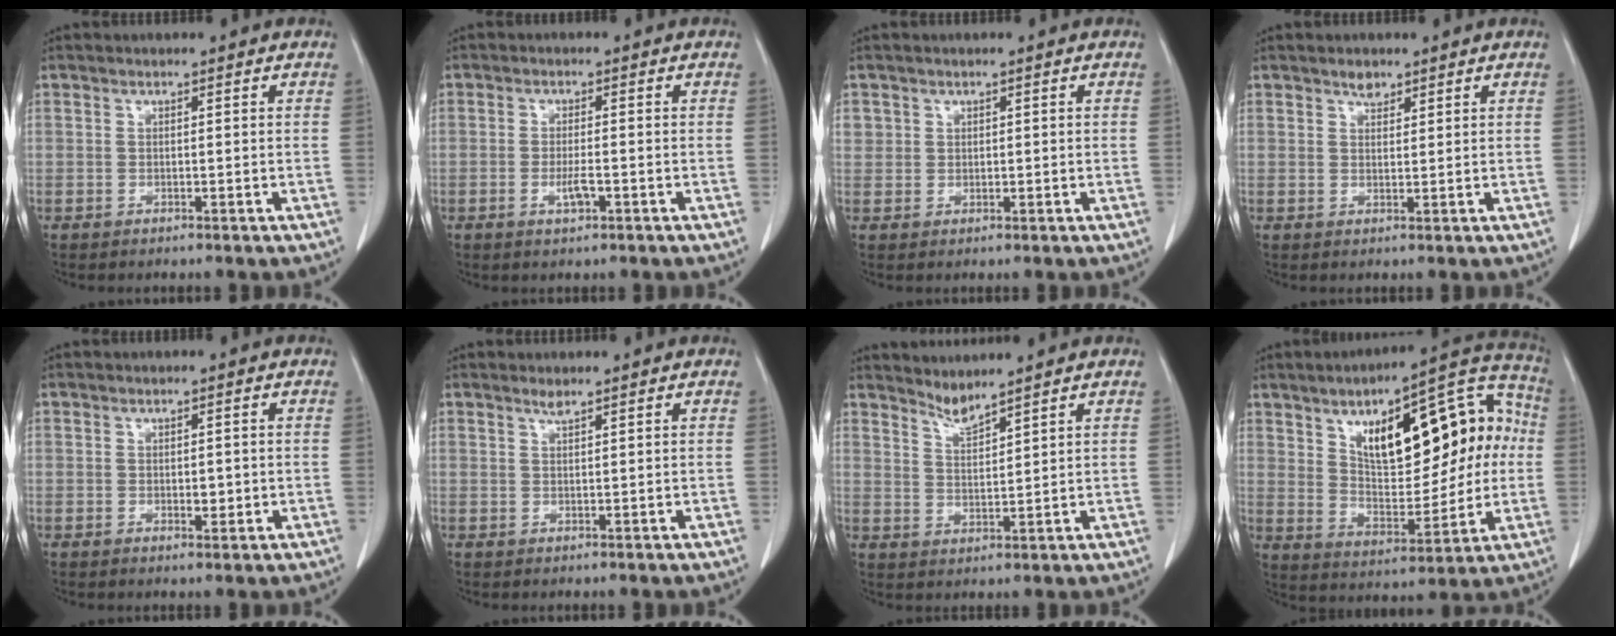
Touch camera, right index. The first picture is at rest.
{"total": 2.7, "force": [-1.0, 0.7, 2.4], "torque": [-0.045, 0.001, -0.013]}
{"total": 2.5, "force": [1.3, 2.1, 0.3], "torque": [0.007, 0.010, 0.027]}
{"total": 1.8, "force": [1.4, 1.0, 0.6], "torque": [-0.011, 0.000, 0.023]}
{"total": 1.9, "force": [-0.1, 1.0, 1.6], "torque": [-0.021, 0.000, 0.005]}
{"total": 0.9, "force": [0.8, -0.1, 0.4], "torque": [-0.011, -0.002, 0.019]}
{"total": 3.3, "force": [3.1, -0.7, 0.5], "torque": [-0.013, -0.010, 0.066]}
{"total": 21.3, "force": [4.9, 9.0, 18.6], "torque": [-0.261, 0.044, 0.078]}